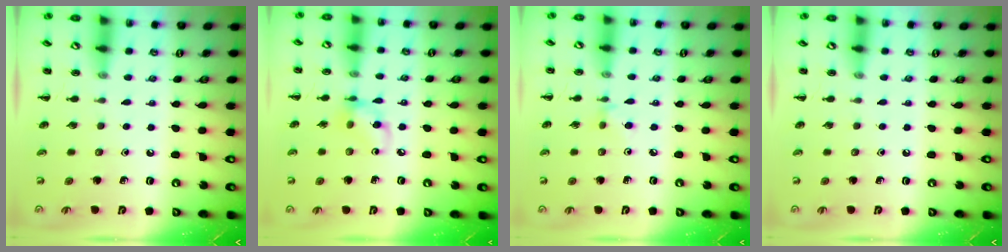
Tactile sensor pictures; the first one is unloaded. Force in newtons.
{"total": 7.4, "press": 7.4, "slide": 0.4}
{"total": 2.8, "press": 2.5, "slide": 1.1}
{"total": 0.0}